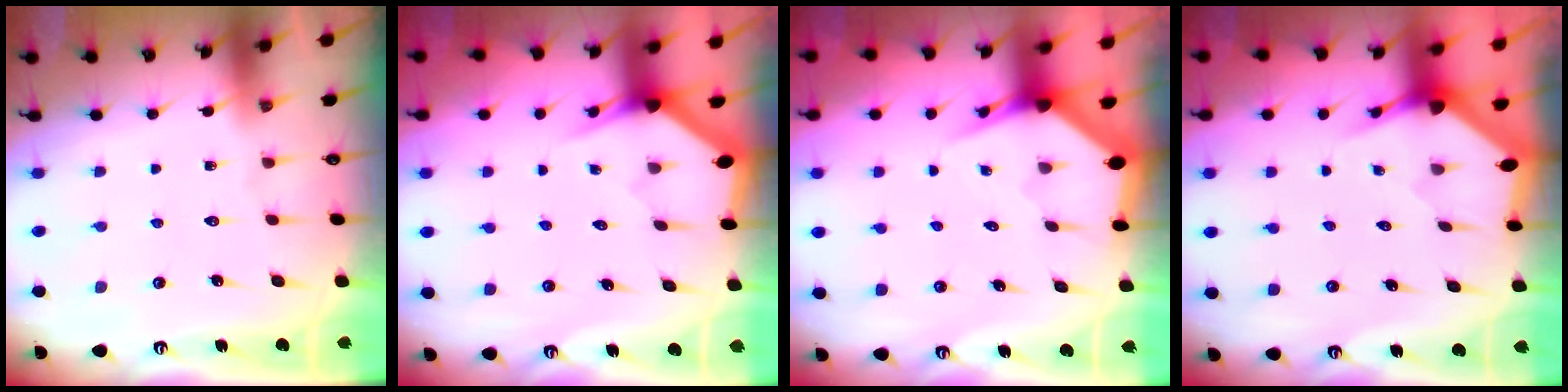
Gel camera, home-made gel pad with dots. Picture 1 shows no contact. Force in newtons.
{"total": 3.1, "press": 3.1, "slide": 0.2}
{"total": 3.4, "press": 3.3, "slide": 0.3}
{"total": 2.9, "press": 2.9, "slide": 0.1}